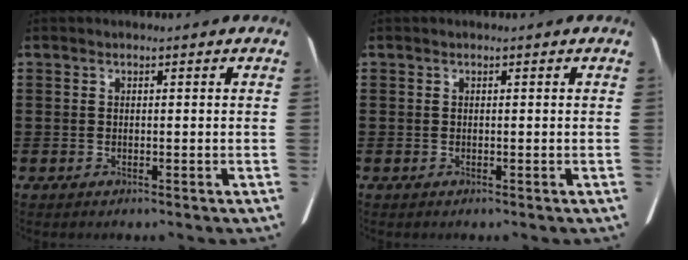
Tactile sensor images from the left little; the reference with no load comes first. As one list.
[{"total": 0.0}]